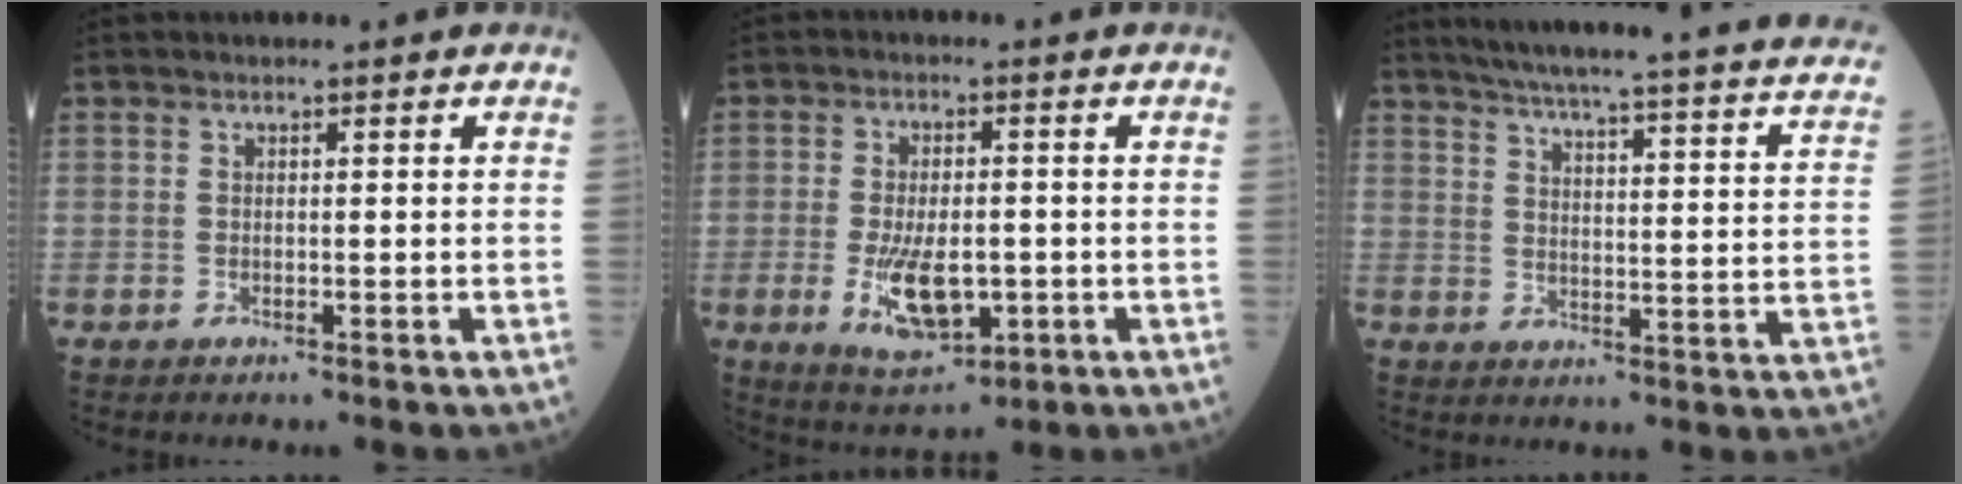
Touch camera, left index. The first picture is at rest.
{"total": 9.1, "force": [-2.3, 4.0, 7.8], "torque": [-0.149, -0.014, -0.027]}
{"total": 27.4, "force": [23.1, 1.2, 14.6], "torque": [-0.214, -0.036, 0.277]}